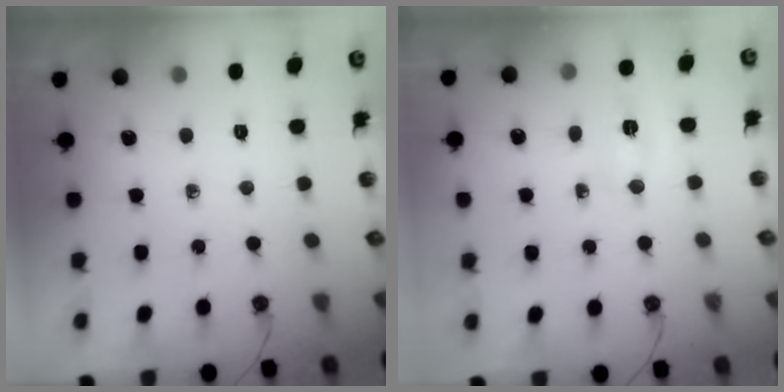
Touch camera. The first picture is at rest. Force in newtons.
{"total": 3.0, "press": 3.0, "slide": 0.4}